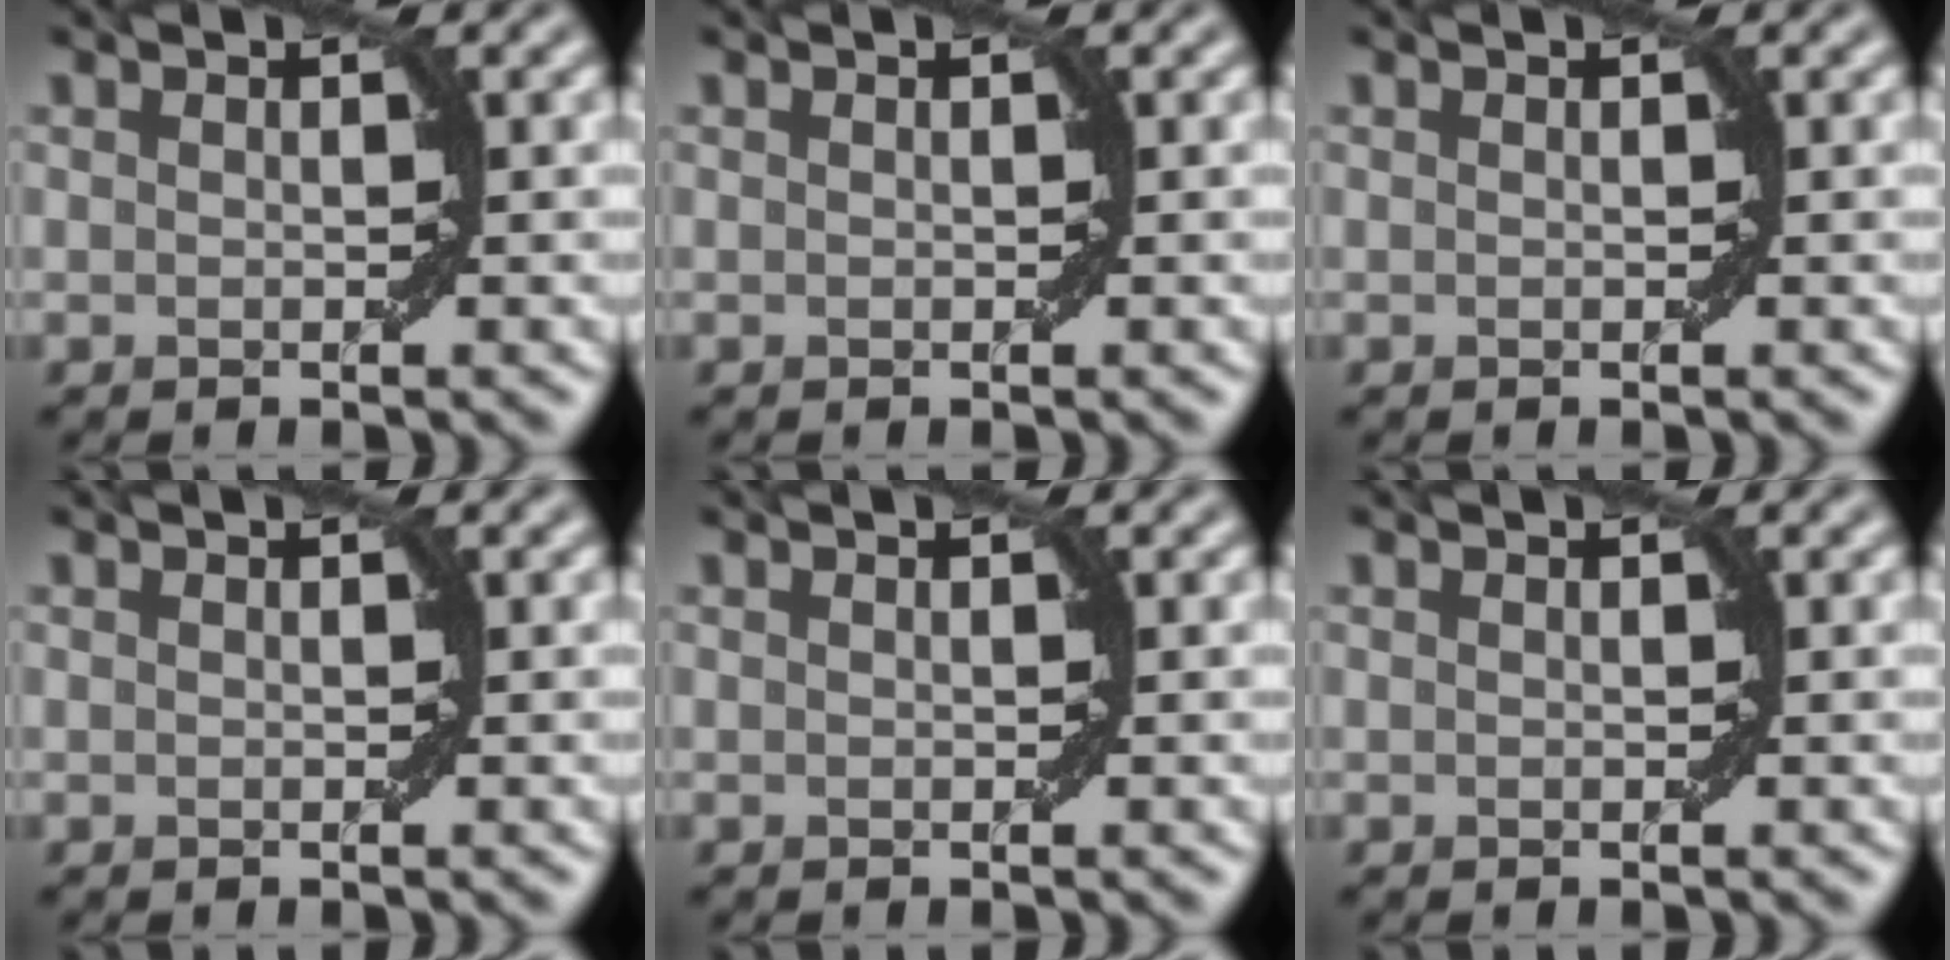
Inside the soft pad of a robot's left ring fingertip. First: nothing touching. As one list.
[{"total": 0.0}, {"total": 0.0}, {"total": 0.0}, {"total": 0.0}, {"total": 0.0}]